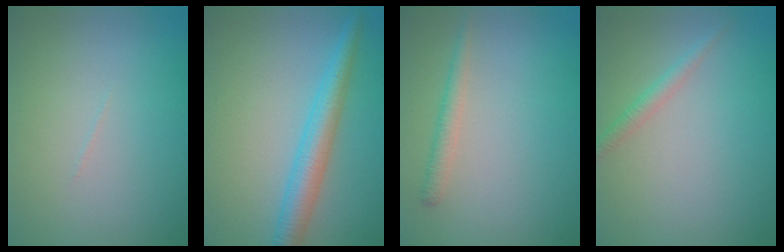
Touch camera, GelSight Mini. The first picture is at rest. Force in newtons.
{"total": 3.9, "press": 3.9, "slide": 0.2}
{"total": 1.5, "press": 1.5, "slide": 0.1}
{"total": 1.4, "press": 1.4, "slide": 0.1}